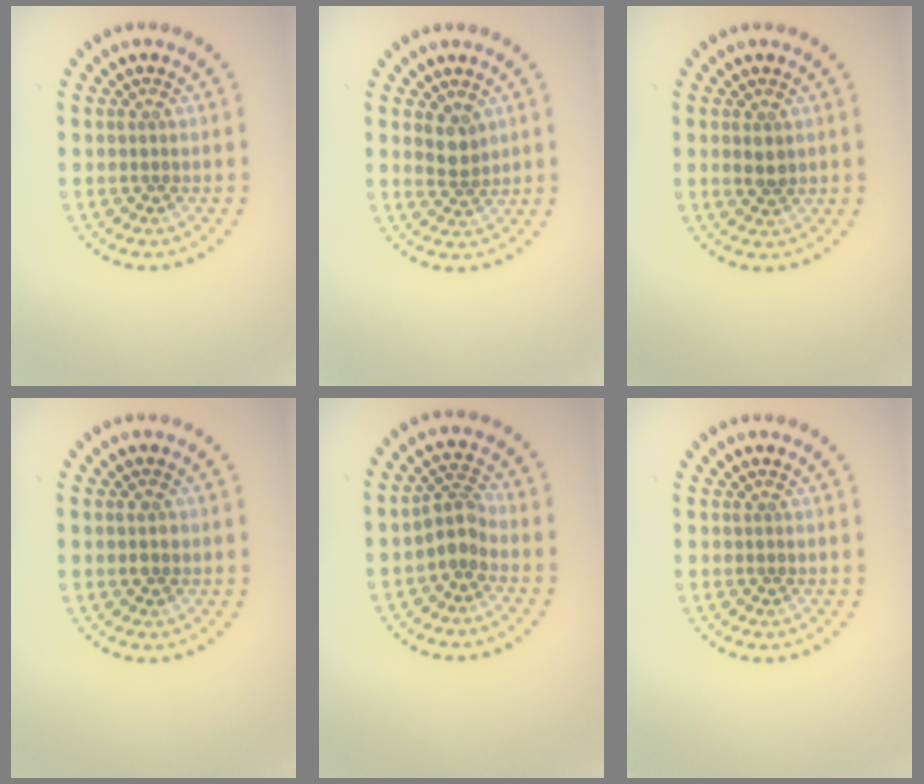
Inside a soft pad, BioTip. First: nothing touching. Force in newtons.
{"total": 1.9, "press": 1.5, "slide": 1.1}
{"total": 1.4, "press": 1.4, "slide": 0.2}
{"total": 1.7, "press": 1.6, "slide": 0.2}
{"total": 2.4, "press": 1.9, "slide": 1.5}
{"total": 0.0}